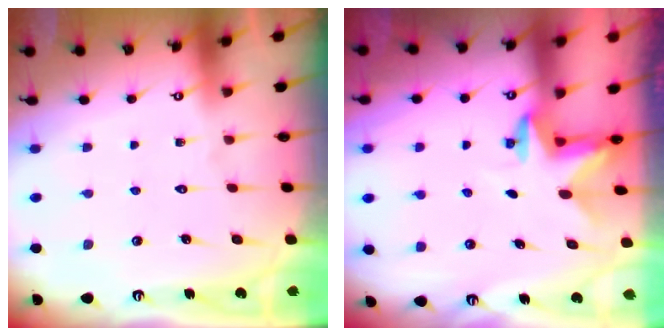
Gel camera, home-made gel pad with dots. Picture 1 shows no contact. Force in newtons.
{"total": 2.4, "press": 2.3, "slide": 0.4}